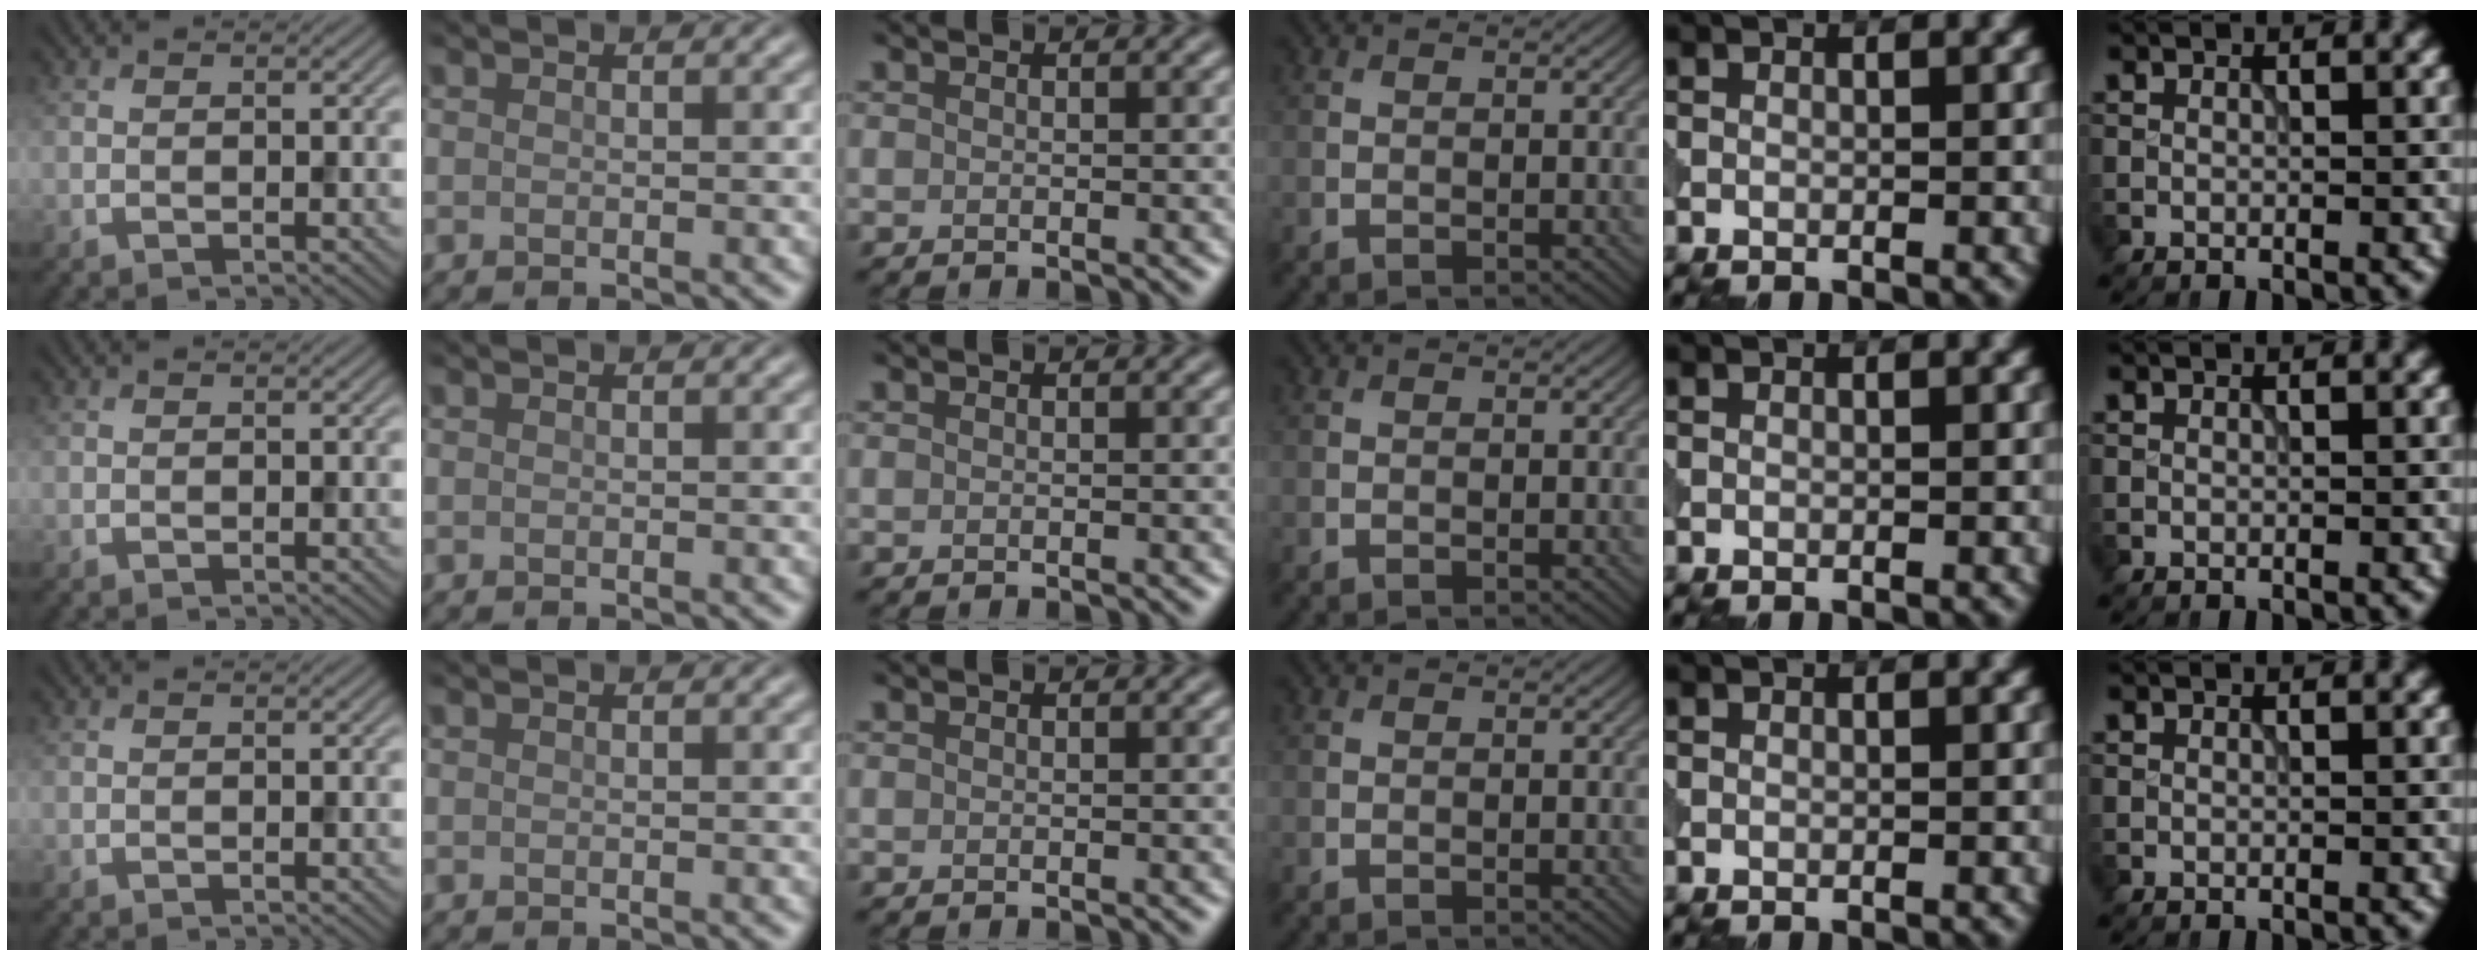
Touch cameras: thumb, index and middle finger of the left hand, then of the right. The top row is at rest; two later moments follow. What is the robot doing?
{"motion": "pour", "object": "beaker"}